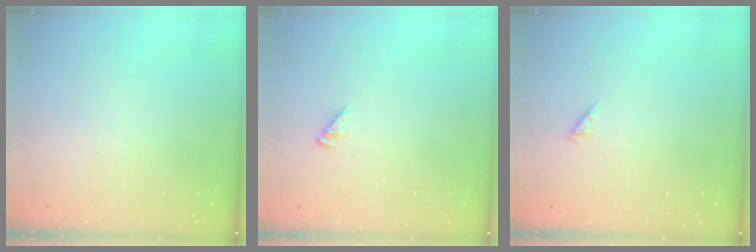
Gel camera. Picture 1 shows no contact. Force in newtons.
{"total": 2.7, "press": 2.7, "slide": 0.4}
{"total": 0.9, "press": 0.8, "slide": 0.3}